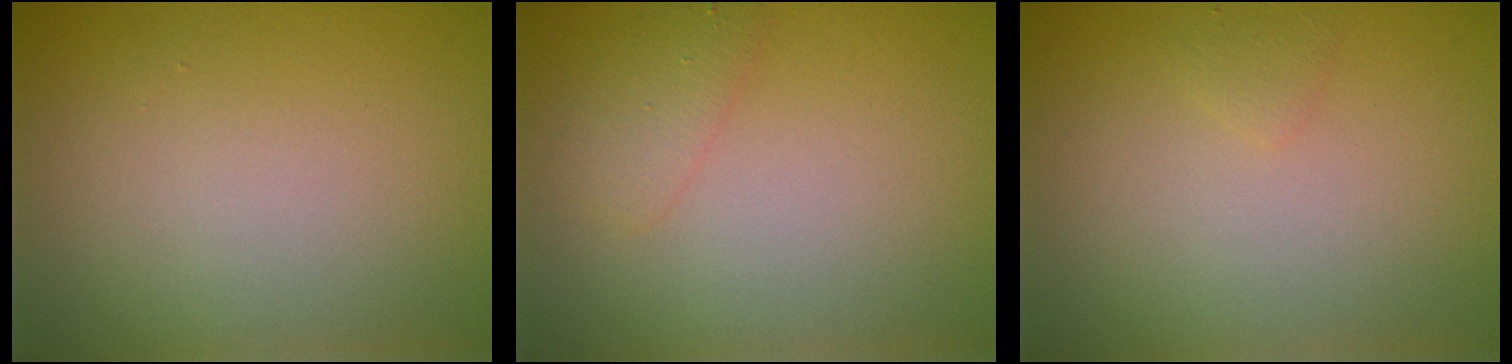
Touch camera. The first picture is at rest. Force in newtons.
{"total": 1.7, "press": 1.7, "slide": 0.1}
{"total": 0.6, "press": 0.6, "slide": 0.1}